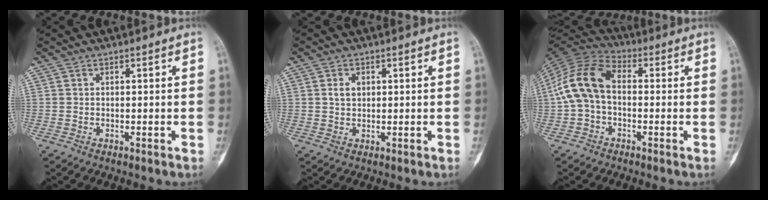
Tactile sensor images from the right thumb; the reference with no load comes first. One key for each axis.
{"total": 2.5, "fx": 0.7, "fy": 1.8, "fz": 1.6, "tx": -0.025, "ty": 0.001, "tz": 0.013}
{"total": 11.5, "fx": -0.2, "fy": 7.6, "fz": 8.6, "tx": -0.170, "ty": 0.032, "tz": -0.018}